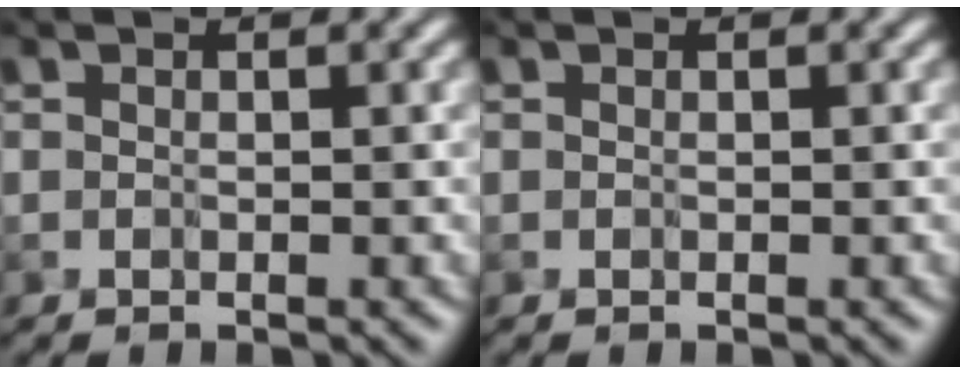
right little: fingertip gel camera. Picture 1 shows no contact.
{"total": 0.0}